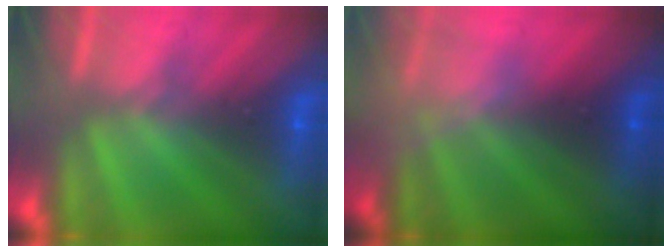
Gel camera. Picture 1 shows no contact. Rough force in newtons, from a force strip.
{"total": 2.3}